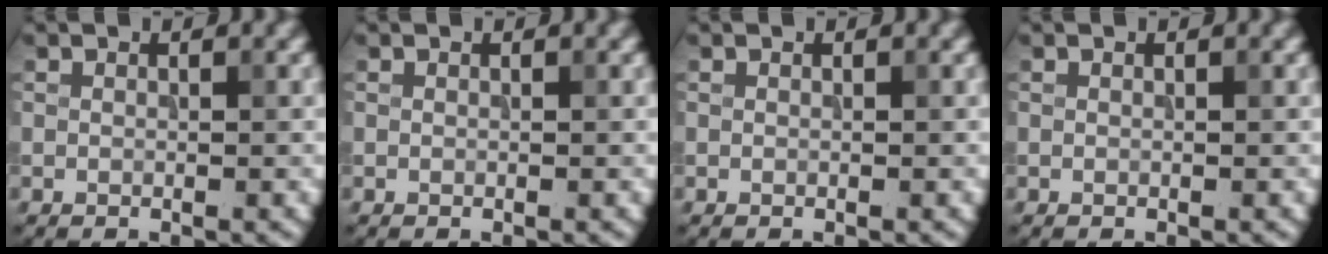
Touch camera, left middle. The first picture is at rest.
{"total": 0.0}
{"total": 0.0}
{"total": 0.0}